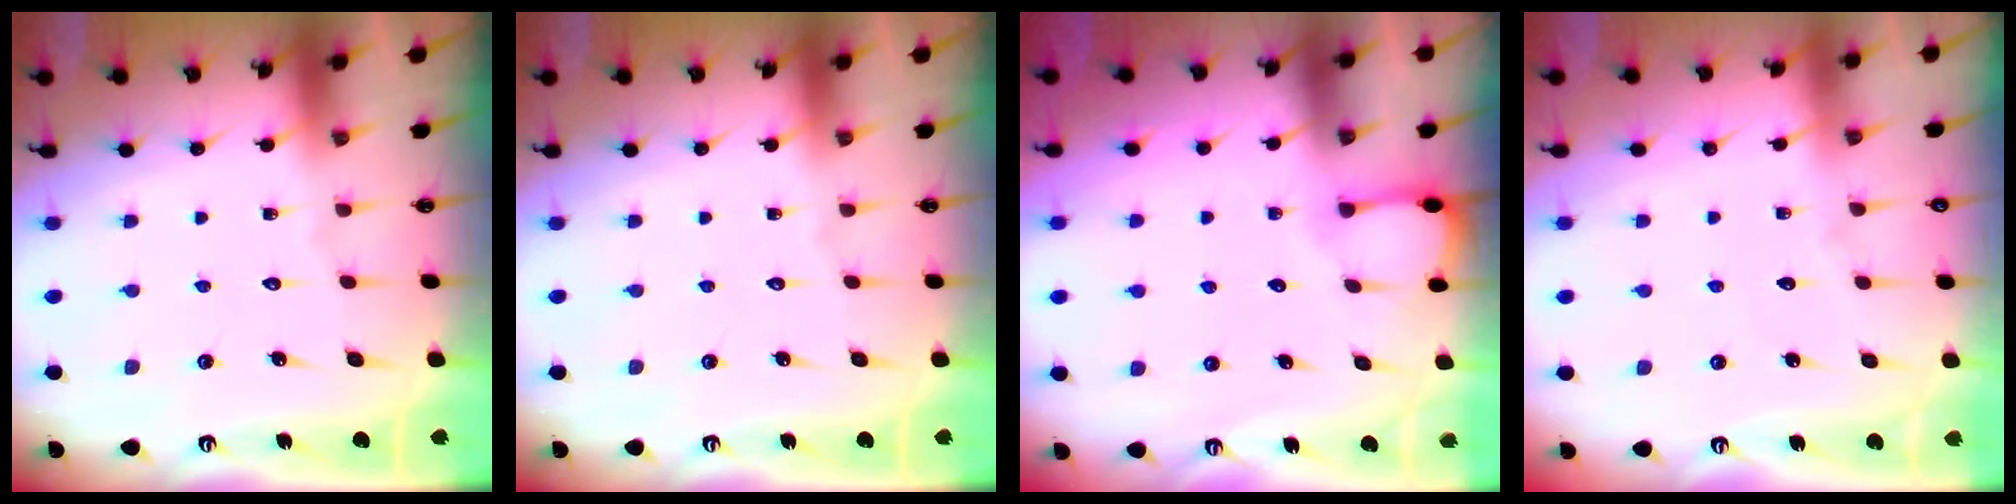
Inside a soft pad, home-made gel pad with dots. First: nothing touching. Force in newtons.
{"total": 0.0}
{"total": 2.0, "press": 2.0, "slide": 0.3}
{"total": 2.8, "press": 2.8, "slide": 0.4}